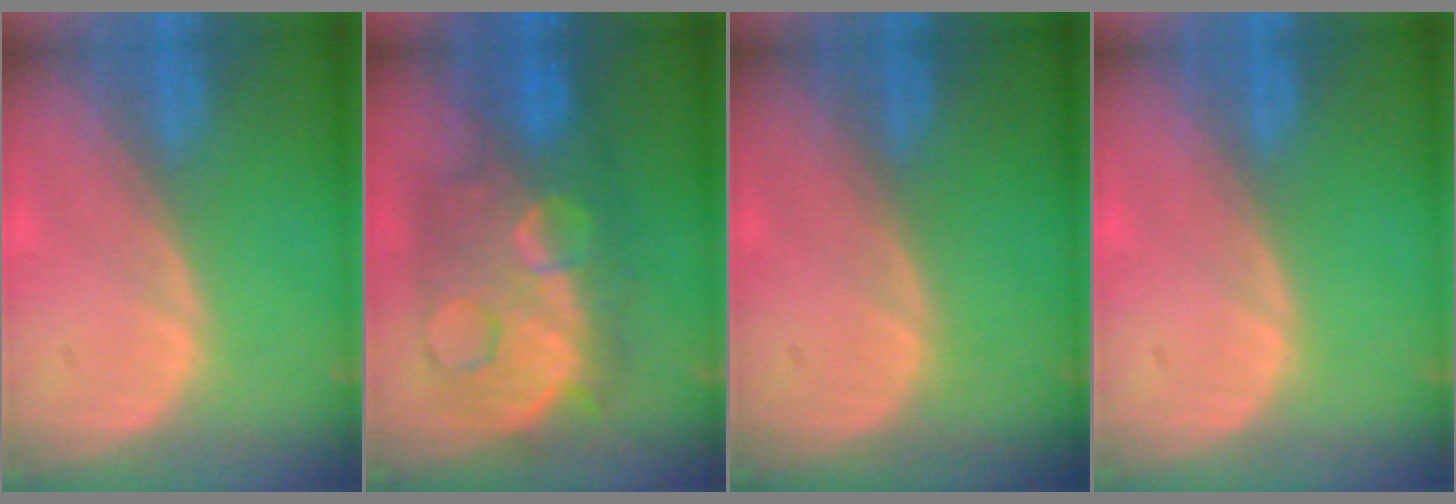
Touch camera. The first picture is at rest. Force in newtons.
{"total": 11.2, "press": 11.2, "slide": 1.0}
{"total": 0.0}
{"total": 0.0}